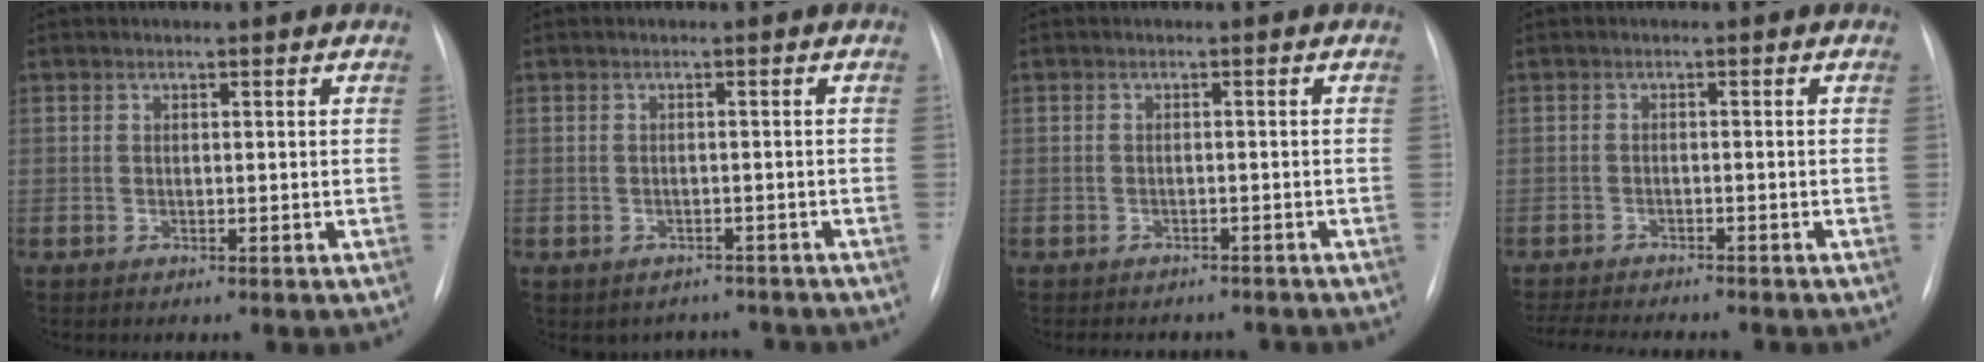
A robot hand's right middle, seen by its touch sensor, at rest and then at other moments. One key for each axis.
{"total": 4.5, "fx": -3.8, "fy": 2.4, "fz": 0.1, "tx": 0.006, "ty": 0.018, "tz": -0.043}
{"total": 6.7, "fx": -5.9, "fy": 2.7, "fz": 1.5, "tx": -0.015, "ty": 0.007, "tz": -0.065}
{"total": 10.2, "fx": -9.2, "fy": 1.7, "fz": 4.2, "tx": -0.061, "ty": -0.011, "tz": -0.129}